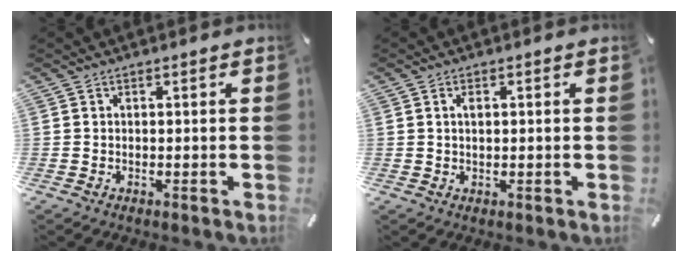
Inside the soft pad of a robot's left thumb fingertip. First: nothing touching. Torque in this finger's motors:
{"motor_torque": [-0.05, 0.04, -0.08, 0.02, -0.01]}